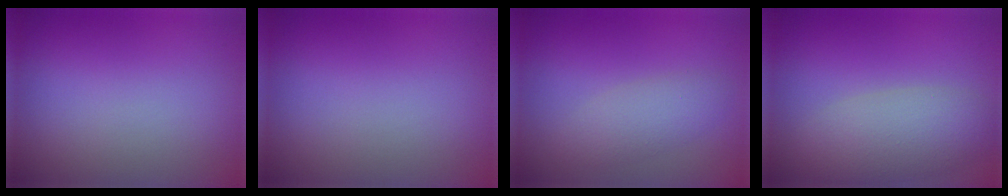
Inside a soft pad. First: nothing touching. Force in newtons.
{"total": 0.0}
{"total": 2.4, "press": 2.4, "slide": 0.2}
{"total": 4.9, "press": 4.9, "slide": 0.5}